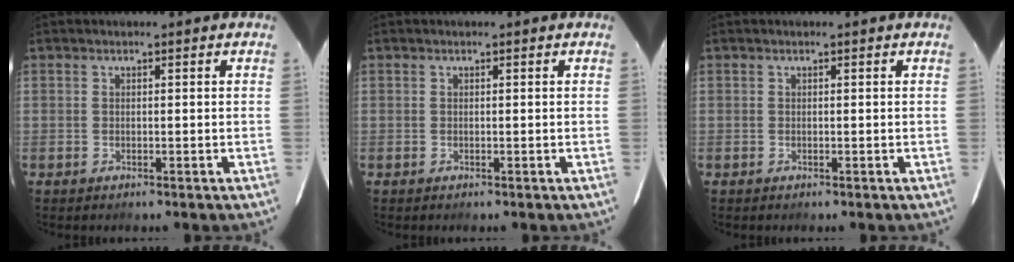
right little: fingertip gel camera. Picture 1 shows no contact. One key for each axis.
{"total": 0.0}
{"total": 0.0}